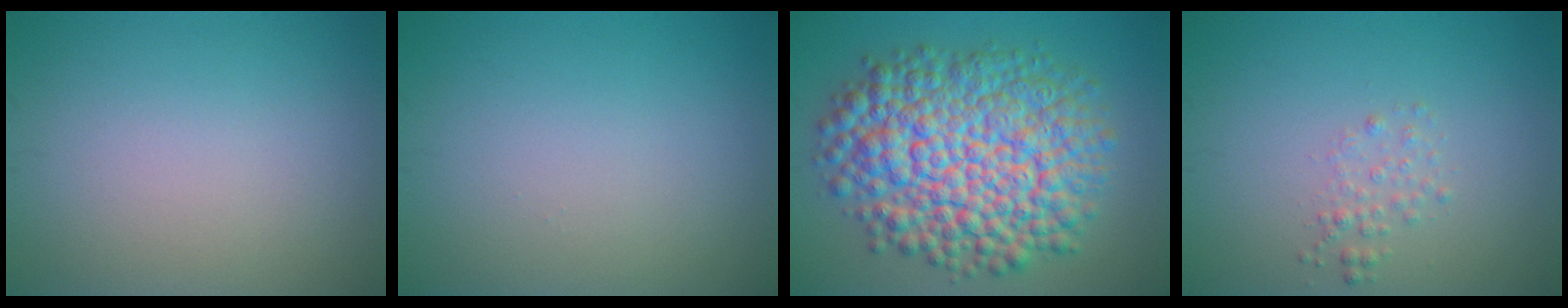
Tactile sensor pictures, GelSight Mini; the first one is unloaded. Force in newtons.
{"total": 0.0}
{"total": 12.8, "press": 12.8, "slide": 0.3}
{"total": 1.3, "press": 1.3, "slide": 0.1}